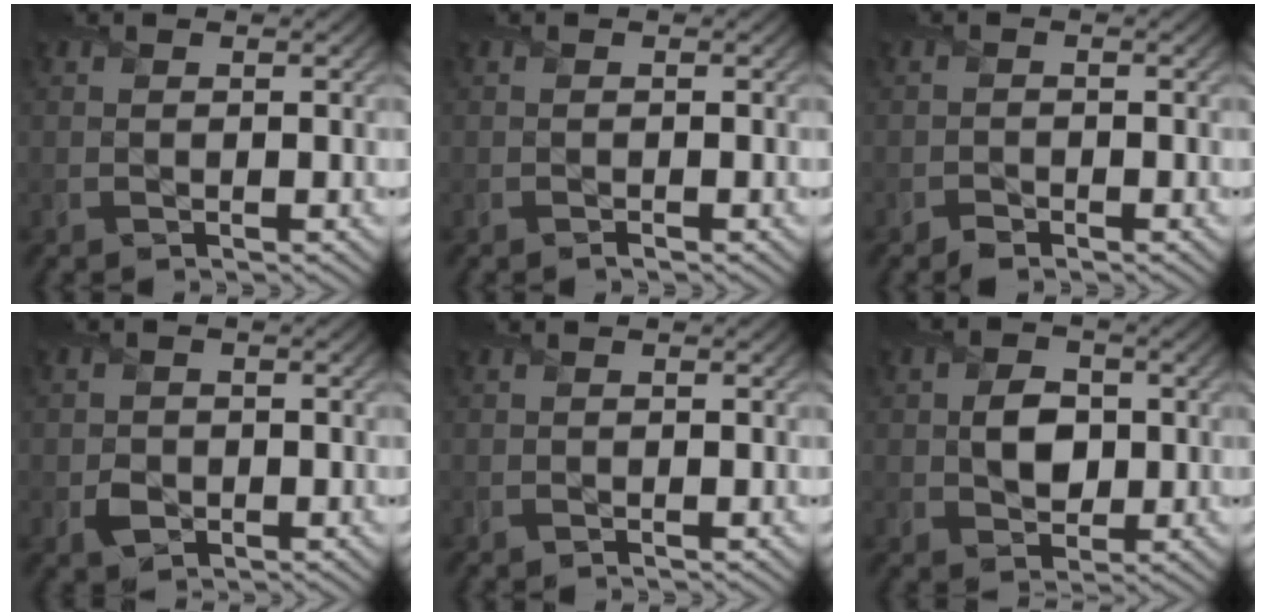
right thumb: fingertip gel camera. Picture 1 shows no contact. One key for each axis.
{"total": 0.0}
{"total": 0.8, "fx": -0.7, "fy": 0.3, "fz": -0.2, "tx": 0.008, "ty": 0.000, "tz": -0.015}
{"total": 1.8, "fx": -0.5, "fy": 1.7, "fz": 0.4, "tx": -0.002, "ty": -0.005, "tz": -0.014}
{"total": 0.0}
{"total": 4.3, "fx": 0.1, "fy": 3.4, "fz": 2.7, "tx": -0.051, "ty": -0.005, "tz": -0.006}